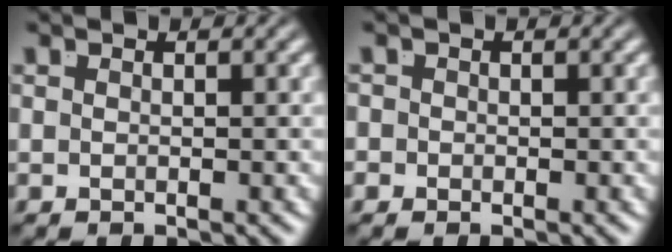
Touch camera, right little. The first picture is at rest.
{"total": 1.0, "force": [-0.5, 0.8, -0.1], "torque": [-0.002, -0.007, -0.010]}